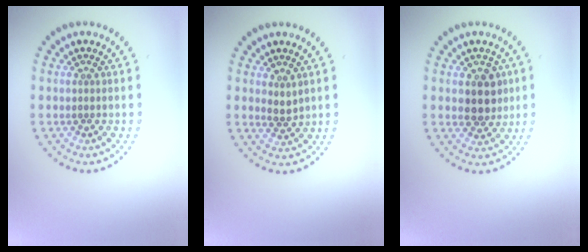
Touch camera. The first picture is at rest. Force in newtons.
{"total": 1.2, "press": 1.0, "slide": 0.6}
{"total": 3.0, "press": 2.8, "slide": 1.1}